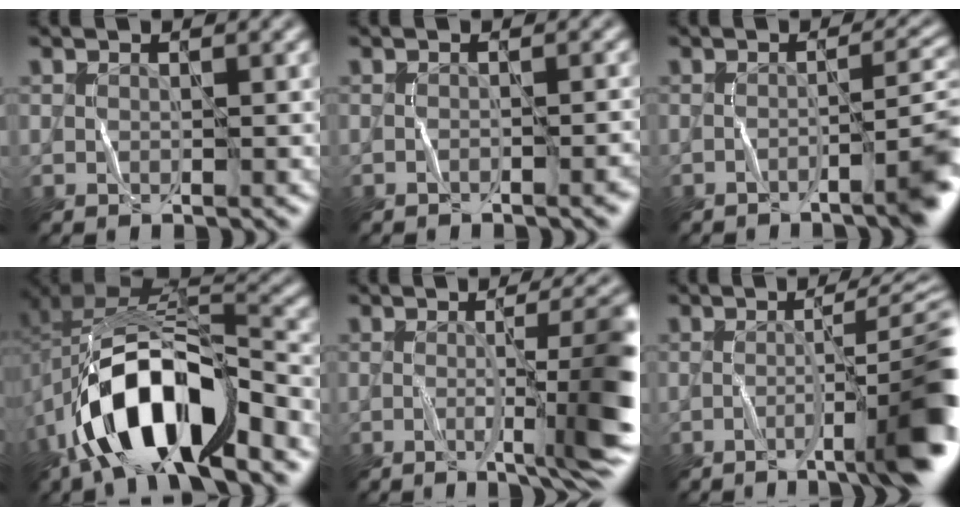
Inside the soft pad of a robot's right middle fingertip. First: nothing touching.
{"total": 1.1, "force": [-0.9, 0.2, 0.6], "torque": [-0.009, 0.002, -0.015]}
{"total": 4.0, "force": [-2.1, 0.4, 3.3], "torque": [-0.037, 0.016, -0.043]}
{"total": 12.9, "force": [-5.9, 5.6, 10.0], "torque": [-0.189, -0.001, -0.101]}
{"total": 9.7, "force": [-0.8, 2.0, 9.5], "torque": [-0.113, 0.005, -0.014]}
{"total": 10.0, "force": [-3.0, 1.9, 9.3], "torque": [-0.114, 0.008, -0.047]}